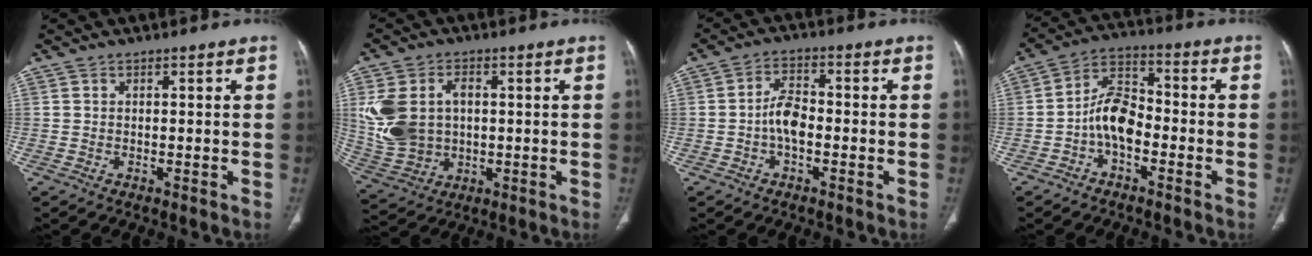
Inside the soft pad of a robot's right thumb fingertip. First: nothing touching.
{"total": 13.7, "force": [1.4, 10.2, 9.0], "torque": [-0.173, 0.010, 0.043]}
{"total": 5.2, "force": [-1.4, 2.8, 4.2], "torque": [-0.072, 0.019, -0.031]}
{"total": 8.7, "force": [-2.7, 5.0, 6.6], "torque": [-0.108, 0.038, -0.059]}